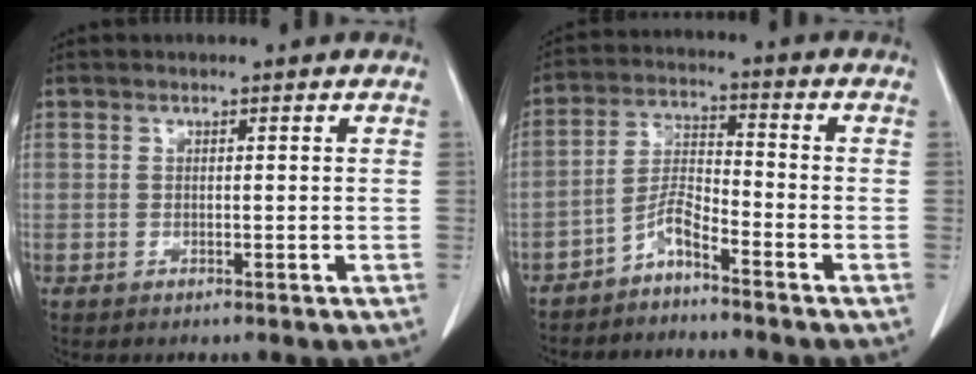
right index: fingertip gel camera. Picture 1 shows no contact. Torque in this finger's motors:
{"motor_torque": [0.14, -0.12, 0.07, 0.05]}